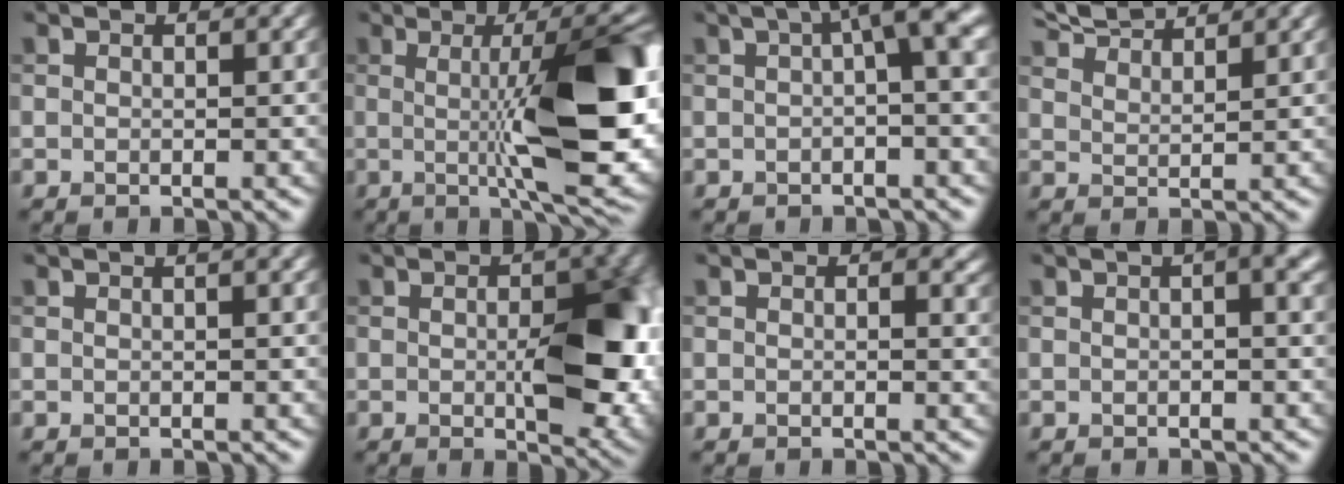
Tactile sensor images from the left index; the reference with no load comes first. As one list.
[{"total": 12.6, "force": [0.0, 2.8, 12.3], "torque": [-0.156, -0.005, 0.003]}, {"total": 5.3, "force": [1.2, 1.1, 5.1], "torque": [-0.062, 0.019, 0.008]}, {"total": 5.2, "force": [4.9, 0.8, 1.7], "torque": [-0.040, 0.014, 0.083]}, {"total": 0.9, "force": [0.1, 0.1, 0.9], "torque": [-0.013, 0.003, 0.000]}, {"total": 9.4, "force": [-0.8, 4.5, 8.2], "torque": [-0.116, -0.015, 0.000]}, {"total": 1.5, "force": [0.4, 1.0, 1.0], "torque": [-0.012, -0.006, 0.003]}, {"total": 2.5, "force": [0.7, 0.4, 2.3], "torque": [-0.029, 0.005, 0.008]}]